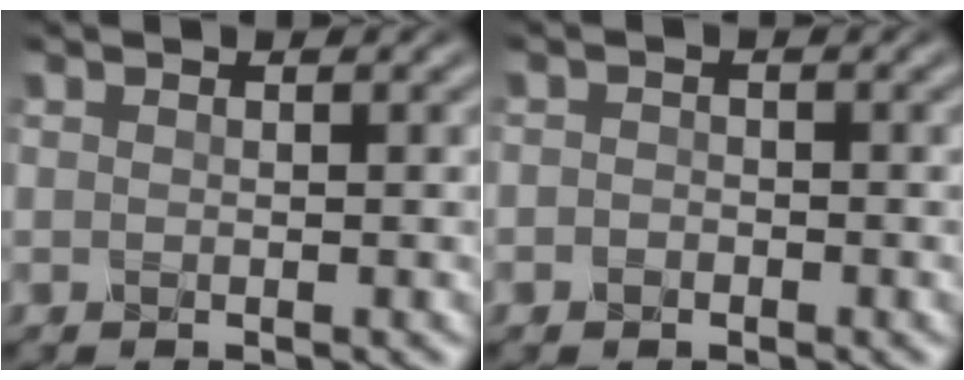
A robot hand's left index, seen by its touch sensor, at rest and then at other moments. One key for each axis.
{"total": 1.0, "fx": -0.5, "fy": 0.8, "fz": 0.3, "tx": -0.005, "ty": -0.001, "tz": -0.011}